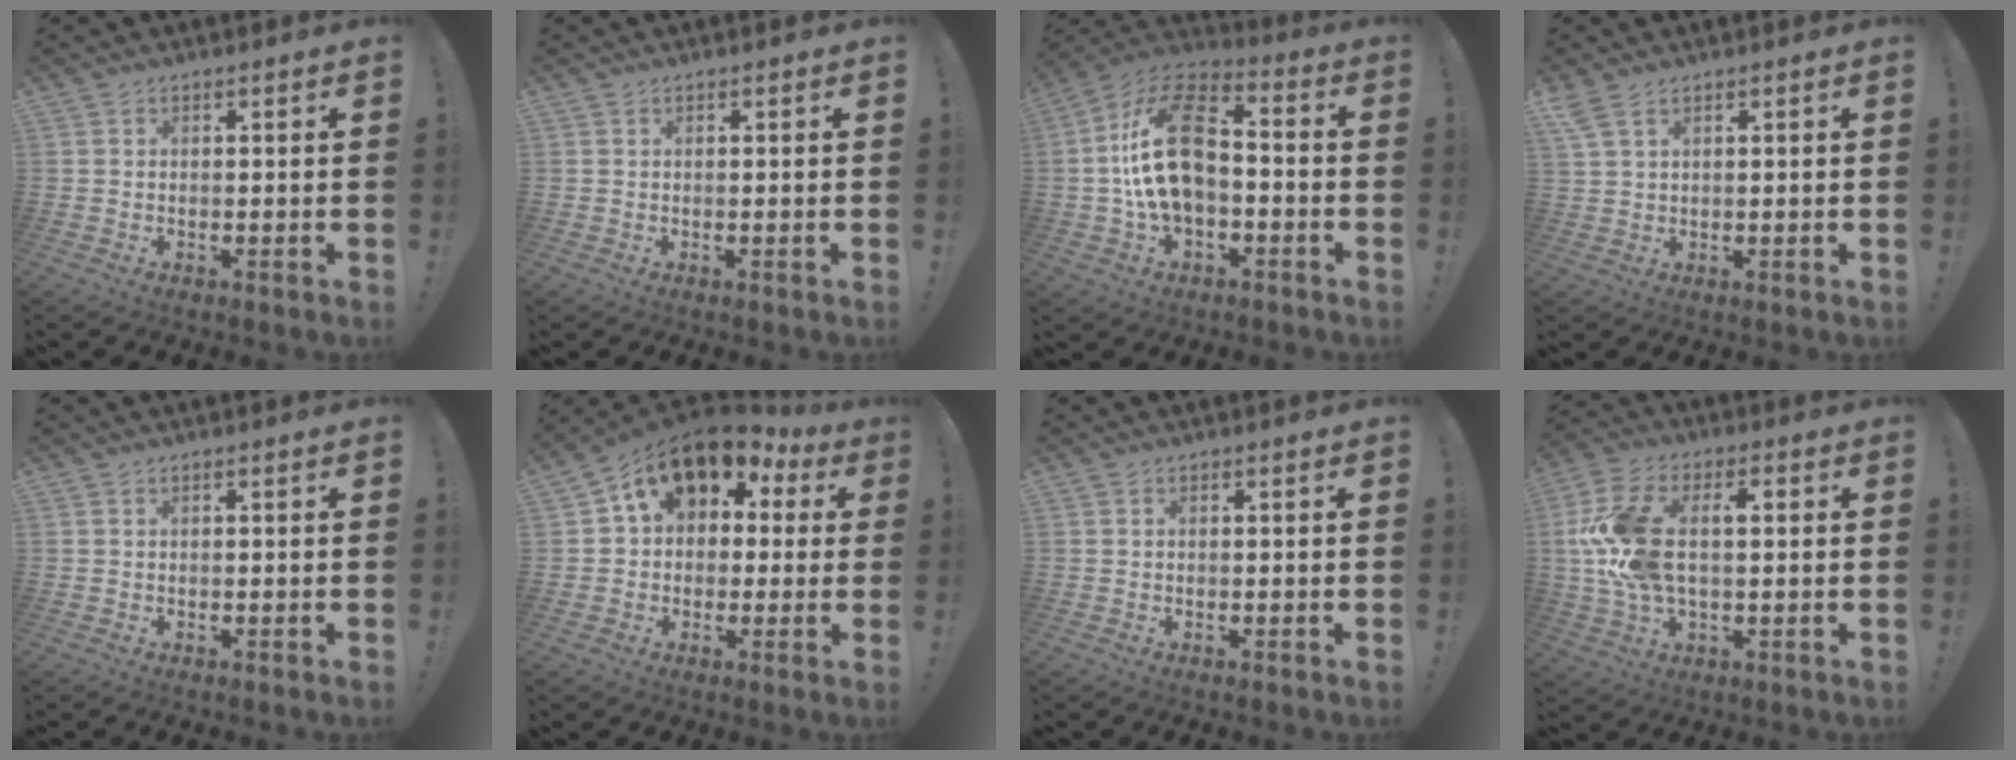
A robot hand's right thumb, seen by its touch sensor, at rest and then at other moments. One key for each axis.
{"total": 0.0}
{"total": 19.3, "fx": -0.5, "fy": 11.8, "fz": 15.3, "tx": -0.285, "ty": 0.030, "tz": -0.003}
{"total": 4.1, "fx": 2.4, "fy": 1.7, "fz": 2.9, "tx": -0.066, "ty": -0.001, "tz": 0.049}
{"total": 0.0}
{"total": 12.4, "fx": 6.6, "fy": 8.0, "fz": 6.8, "tx": -0.107, "ty": -0.038, "tz": 0.122}
{"total": 0.0}
{"total": 16.7, "fx": 1.7, "fy": 9.7, "fz": 13.5, "tx": -0.264, "ty": 0.007, "tz": 0.027}